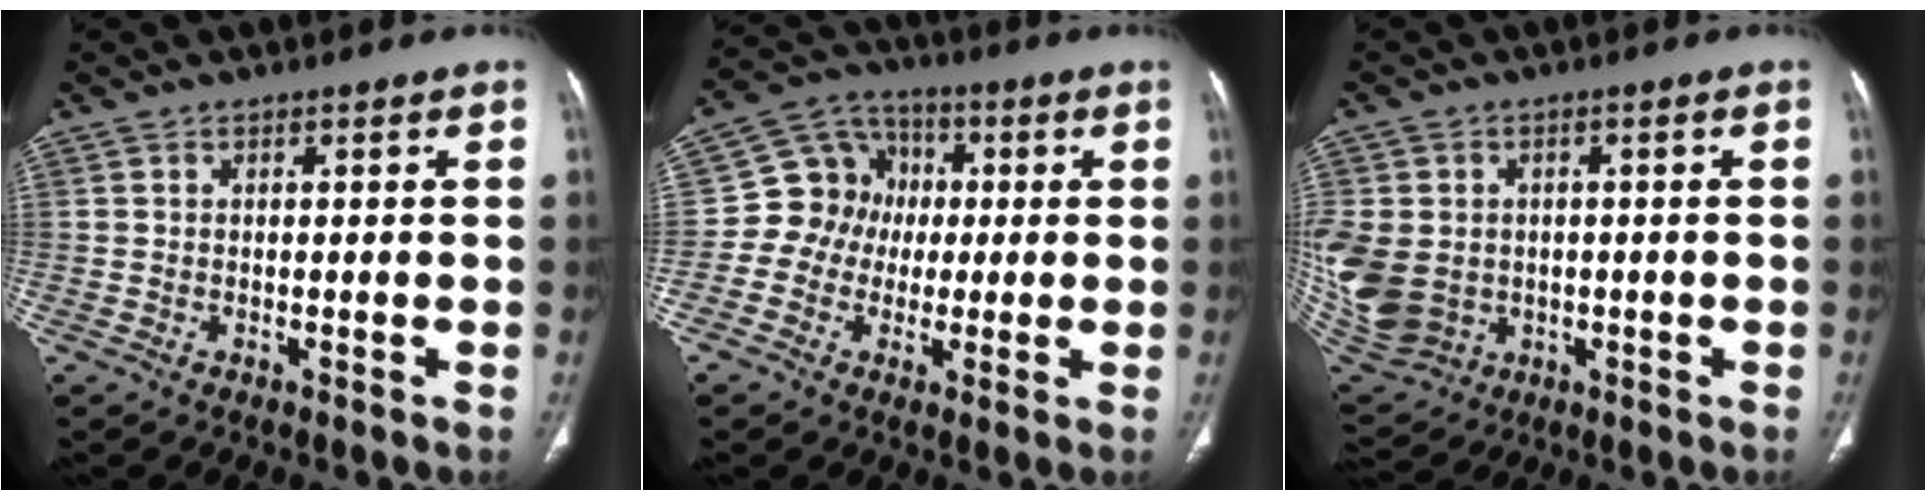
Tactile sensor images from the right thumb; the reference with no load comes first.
{"total": 10.4, "force": [-0.4, 9.6, 4.0], "torque": [-0.033, 0.029, -0.020]}
{"total": 19.1, "force": [-1.8, 16.1, 10.3], "torque": [-0.263, 0.008, -0.003]}